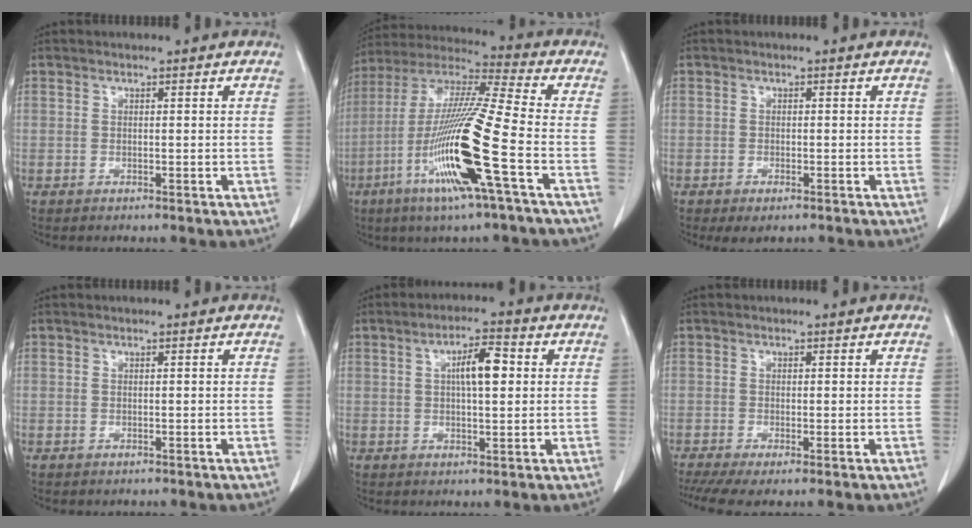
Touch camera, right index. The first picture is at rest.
{"total": 18.7, "force": [-6.5, -0.5, 17.5], "torque": [-0.365, -0.024, -0.134]}
{"total": 2.9, "force": [-2.0, 1.0, 1.8], "torque": [-0.025, -0.007, -0.025]}
{"total": 0.0}
{"total": 6.0, "force": [1.2, 1.4, 5.7], "torque": [-0.098, 0.010, 0.021]}
{"total": 4.1, "force": [-2.3, 0.9, 3.3], "torque": [-0.063, -0.009, -0.042]}